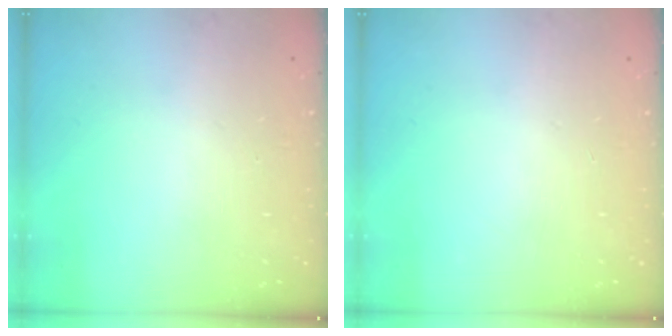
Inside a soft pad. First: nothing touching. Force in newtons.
{"total": 0.0}